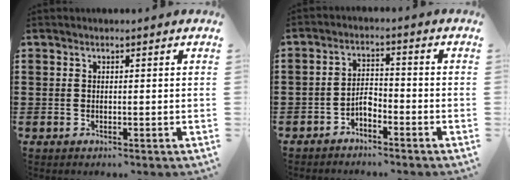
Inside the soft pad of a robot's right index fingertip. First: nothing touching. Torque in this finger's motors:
{"motor_torque": [-0.23, 0.35, 0.04, 0.00]}